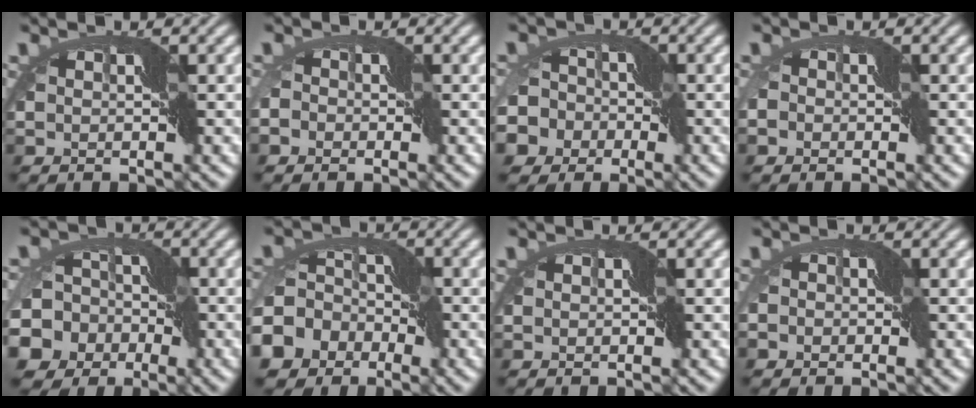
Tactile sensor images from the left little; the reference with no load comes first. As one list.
[{"total": 3.2, "force": [-1.7, 2.5, 1.1], "torque": [-0.012, 0.007, -0.035]}, {"total": 8.2, "force": [-3.1, 7.0, 3.2], "torque": [-0.050, -0.005, -0.078]}, {"total": 2.1, "force": [-1.0, 1.6, 0.7], "torque": [-0.012, 0.002, -0.012]}, {"total": 12.1, "force": [-4.4, 10.2, 4.8], "torque": [-0.097, -0.030, -0.098]}, {"total": 9.3, "force": [-3.7, 7.4, 4.4], "torque": [-0.089, -0.012, -0.088]}, {"total": 0.0}, {"total": 2.4, "force": [-1.4, 1.9, 0.7], "torque": [-0.009, 0.008, -0.023]}]